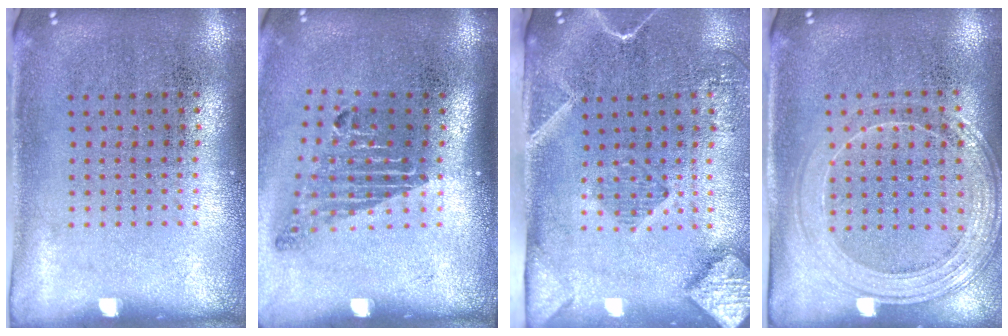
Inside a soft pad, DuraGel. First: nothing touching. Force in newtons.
{"total": 1.8, "press": 1.2, "slide": 1.3}
{"total": 2.7, "press": 2.0, "slide": 1.8}
{"total": 1.5, "press": 1.4, "slide": 0.3}